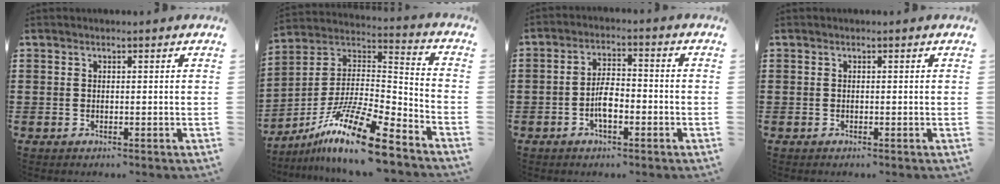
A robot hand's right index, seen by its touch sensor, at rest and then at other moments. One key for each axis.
{"total": 15.5, "fx": -11.3, "fy": 2.2, "fz": 10.3, "tx": -0.198, "ty": 0.026, "tz": -0.212}
{"total": 4.9, "fx": -1.7, "fy": 1.9, "fz": 4.2, "tx": -0.088, "ty": 0.002, "tz": -0.035}
{"total": 0.0}